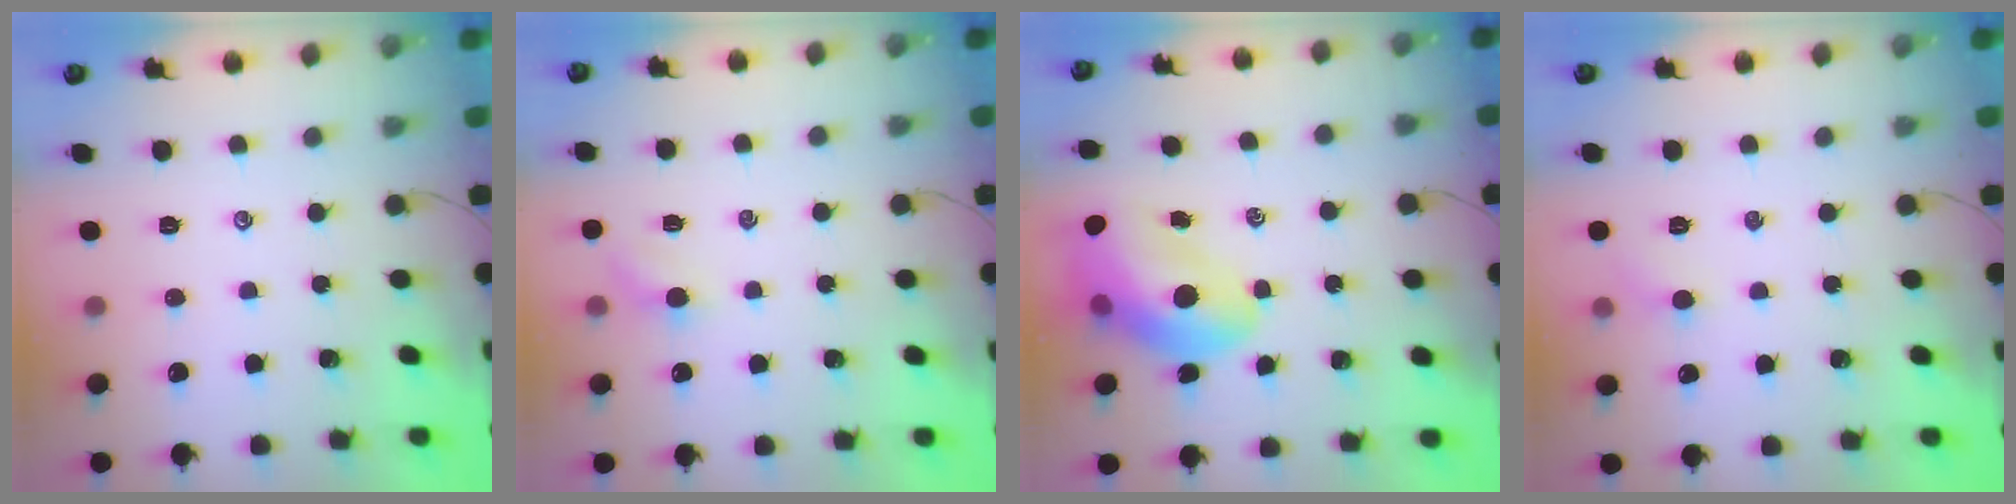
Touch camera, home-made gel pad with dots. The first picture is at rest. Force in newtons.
{"total": 2.9, "press": 2.7, "slide": 0.9}
{"total": 14.0, "press": 13.5, "slide": 3.6}
{"total": 4.2, "press": 4.0, "slide": 1.4}